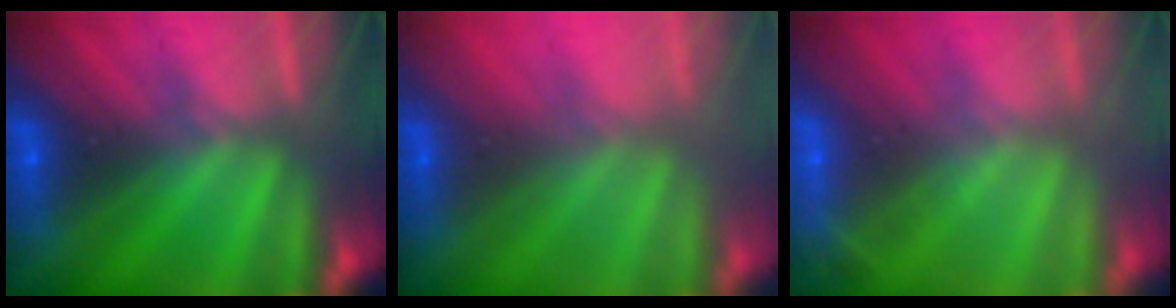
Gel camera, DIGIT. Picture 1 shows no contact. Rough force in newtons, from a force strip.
{"total": 2.8}
{"total": 2.0}